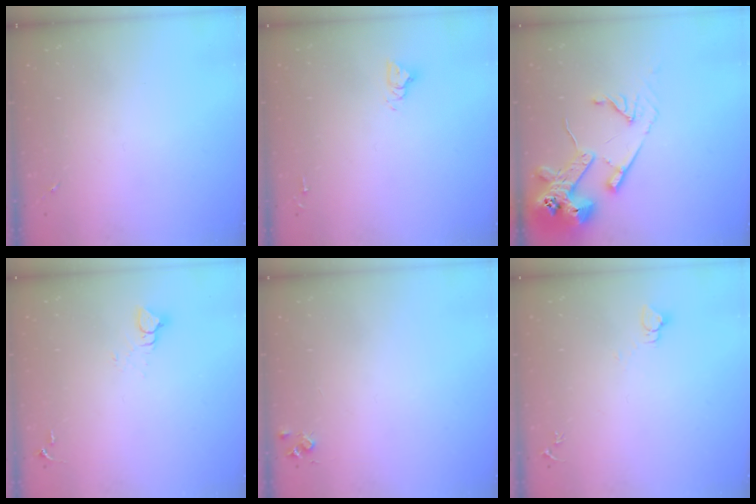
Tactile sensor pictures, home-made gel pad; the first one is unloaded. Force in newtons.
{"total": 4.8, "press": 4.8, "slide": 0.4}
{"total": 16.6, "press": 16.5, "slide": 2.0}
{"total": 3.9, "press": 3.9, "slide": 0.2}
{"total": 4.4, "press": 4.4, "slide": 0.5}
{"total": 2.7, "press": 2.7, "slide": 0.2}